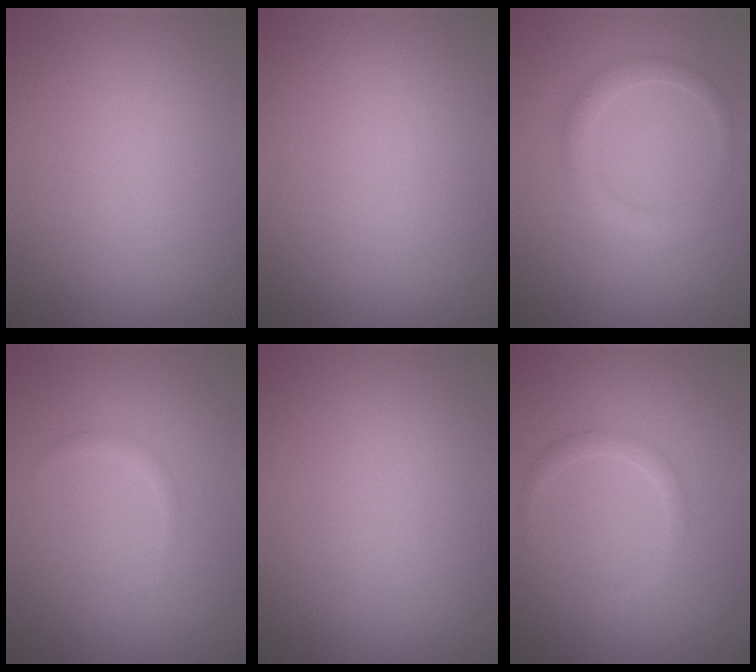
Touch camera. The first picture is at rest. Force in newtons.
{"total": 0.0}
{"total": 1.9, "press": 1.9, "slide": 0.1}
{"total": 0.7, "press": 0.7, "slide": 0.1}
{"total": 0.0}
{"total": 1.2, "press": 1.2, "slide": 0.1}